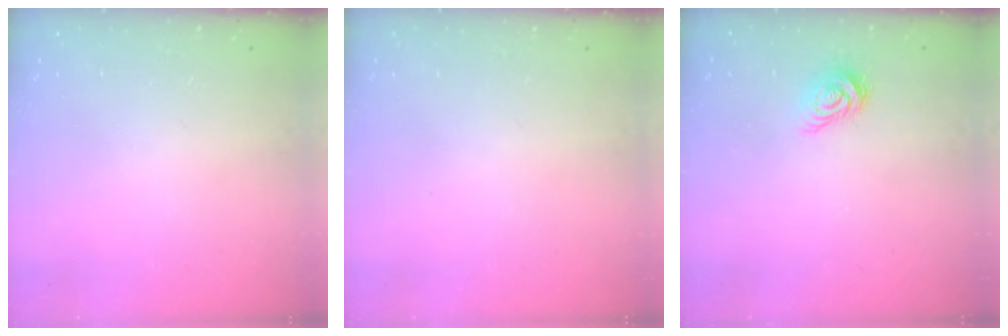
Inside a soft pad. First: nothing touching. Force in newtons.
{"total": 0.0}
{"total": 5.5, "press": 5.5, "slide": 0.6}